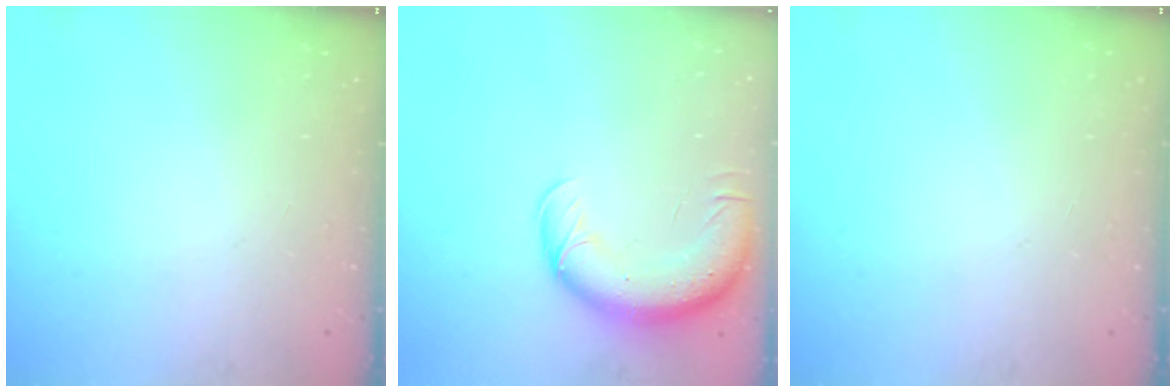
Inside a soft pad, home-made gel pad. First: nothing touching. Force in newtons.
{"total": 13.7, "press": 13.3, "slide": 3.1}
{"total": 0.0}